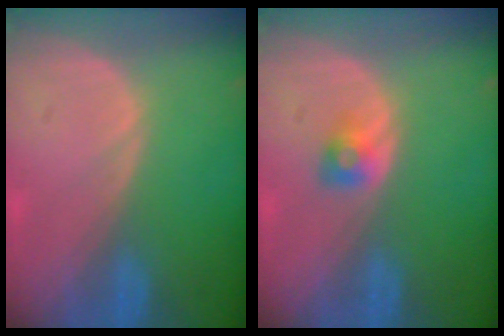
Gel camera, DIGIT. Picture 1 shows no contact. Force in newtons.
{"total": 2.0, "press": 2.0, "slide": 0.3}